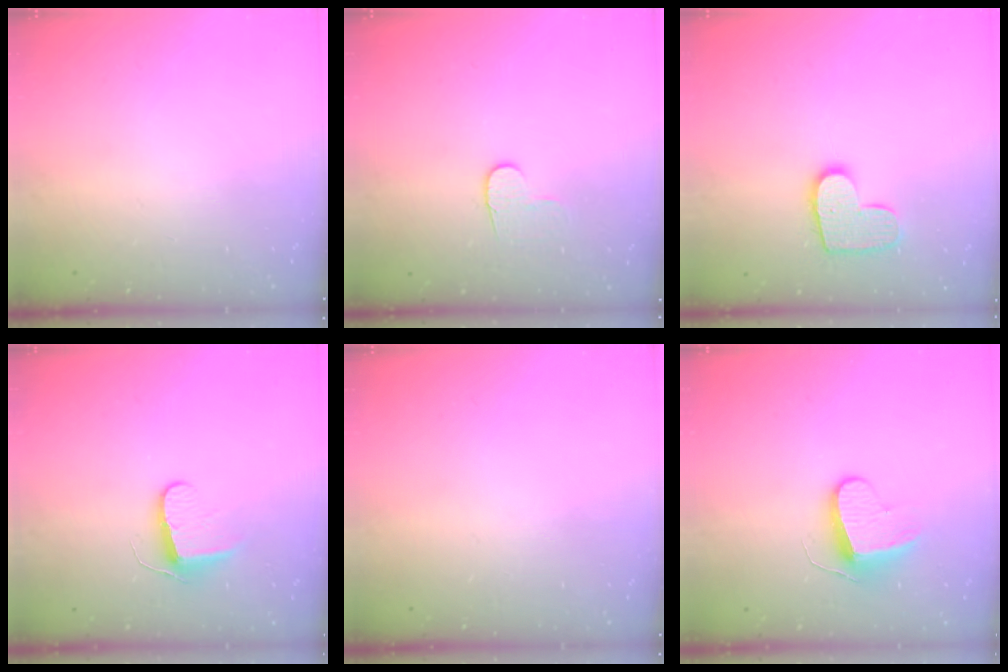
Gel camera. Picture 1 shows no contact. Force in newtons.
{"total": 6.2, "press": 6.1, "slide": 0.6}
{"total": 10.8, "press": 10.8, "slide": 0.5}
{"total": 7.2, "press": 7.2, "slide": 0.7}
{"total": 0.0}
{"total": 8.9, "press": 8.9, "slide": 0.7}